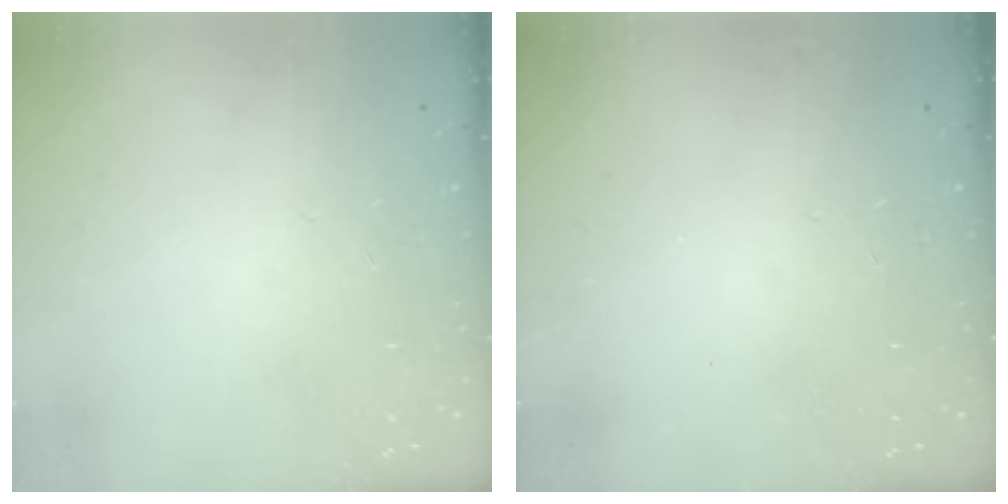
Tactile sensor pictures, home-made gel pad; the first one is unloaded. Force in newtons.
{"total": 0.0}